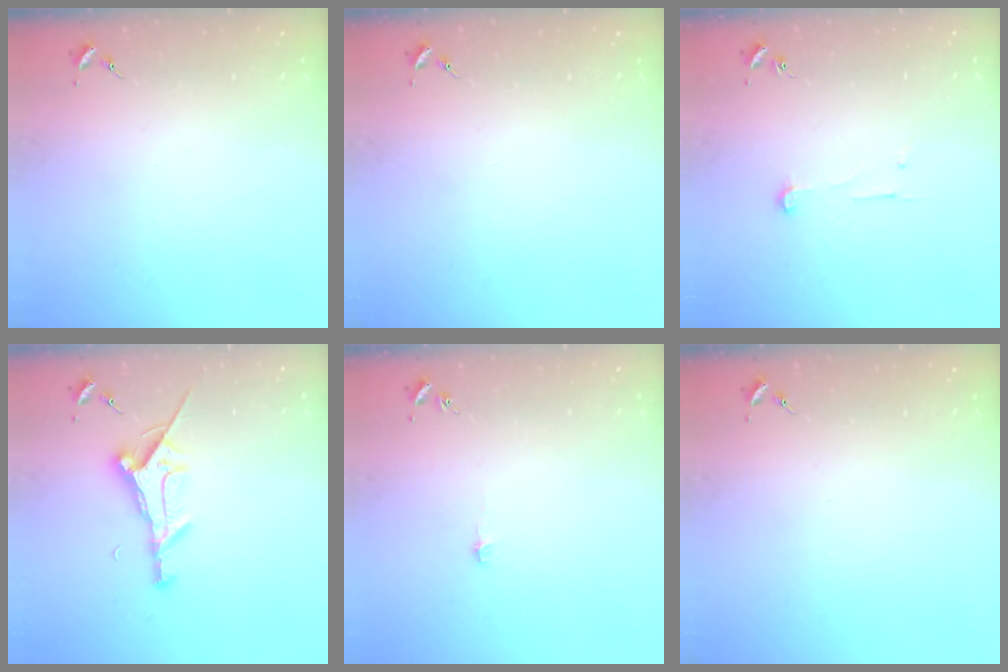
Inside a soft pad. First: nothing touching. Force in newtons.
{"total": 0.0}
{"total": 5.0, "press": 5.0, "slide": 0.5}
{"total": 11.6, "press": 11.6, "slide": 1.2}
{"total": 3.1, "press": 3.1, "slide": 0.2}
{"total": 0.0}